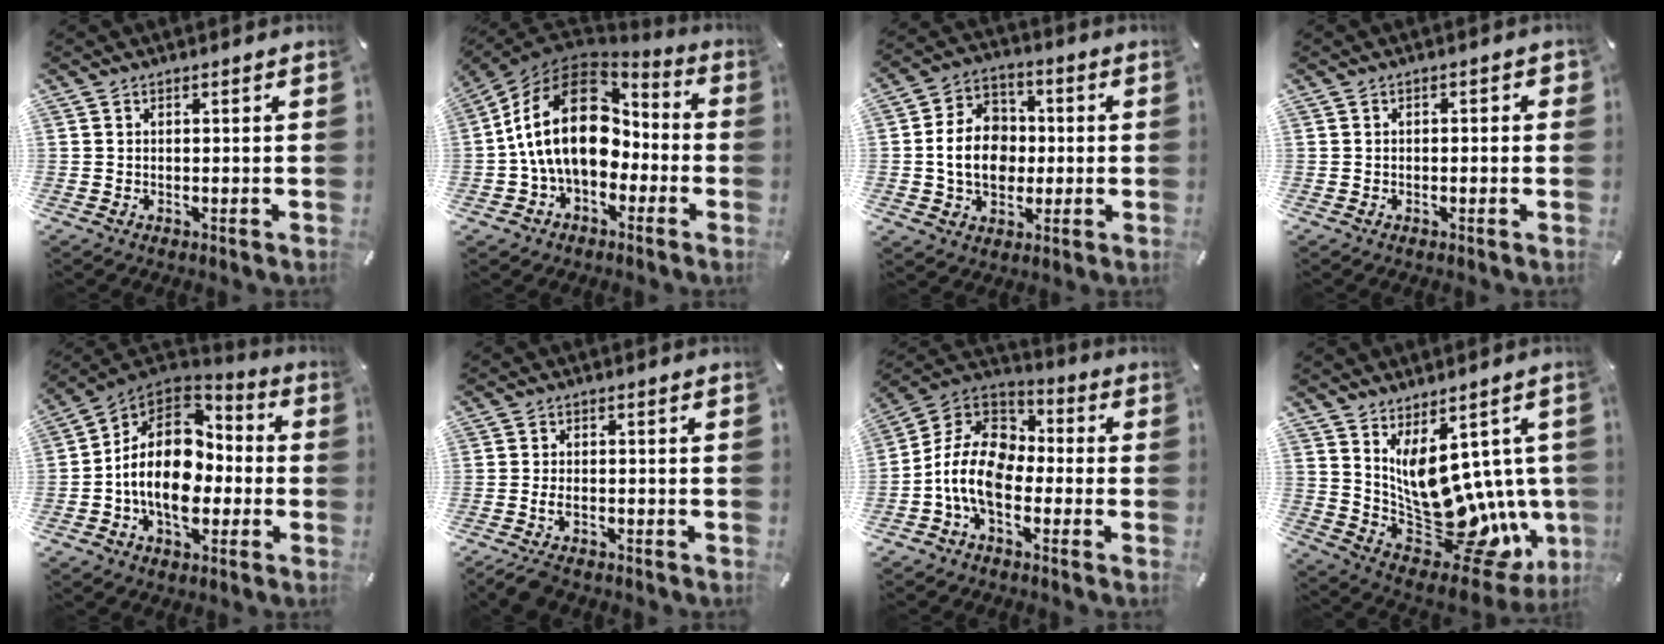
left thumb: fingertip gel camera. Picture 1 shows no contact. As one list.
[{"total": 22.0, "force": [1.0, 15.3, 15.8], "torque": [-0.307, 0.014, 0.018]}, {"total": 12.2, "force": [-0.8, 10.1, 6.8], "torque": [-0.150, 0.020, -0.014]}, {"total": 1.5, "force": [-0.8, 0.8, 0.9], "torque": [-0.016, 0.005, -0.017]}, {"total": 17.3, "force": [-2.2, 12.1, 12.2], "torque": [-0.234, 0.006, -0.040]}, {"total": 3.6, "force": [-2.3, 1.5, 2.2], "torque": [-0.058, 0.006, -0.049]}, {"total": 13.1, "force": [-5.8, 8.0, 8.7], "torque": [-0.202, 0.020, -0.118]}, {"total": 15.5, "force": [1.4, 9.1, 12.5], "torque": [-0.205, -0.059, 0.038]}]